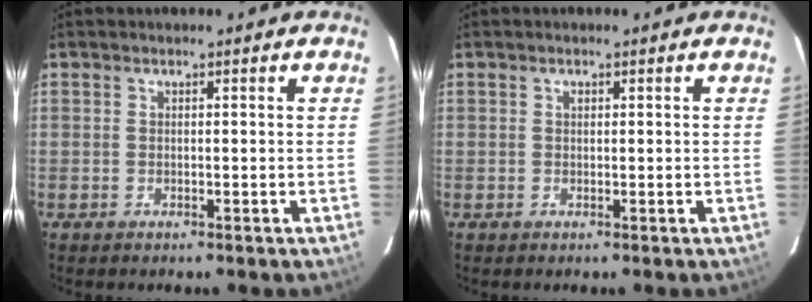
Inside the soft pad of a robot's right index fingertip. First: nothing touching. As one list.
[{"total": 0.6, "force": [0.2, 0.4, 0.3], "torque": [-0.005, 0.002, 0.005]}]